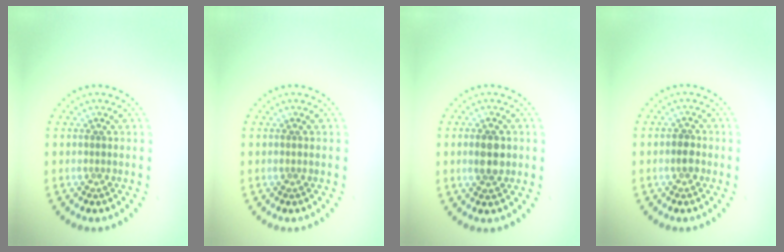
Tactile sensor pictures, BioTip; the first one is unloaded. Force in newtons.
{"total": 0.0}
{"total": 2.6, "press": 2.6, "slide": 0.4}
{"total": 1.3, "press": 1.2, "slide": 0.4}